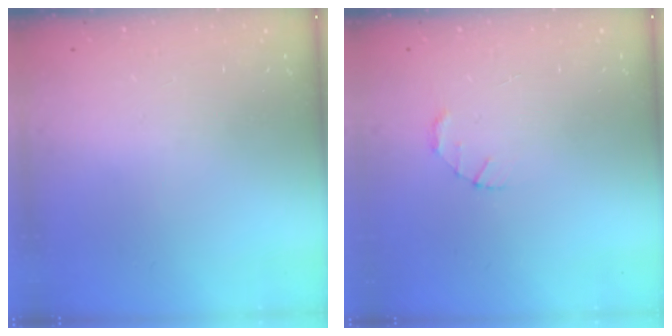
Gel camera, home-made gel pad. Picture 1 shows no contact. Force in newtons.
{"total": 1.5, "press": 1.5, "slide": 0.3}